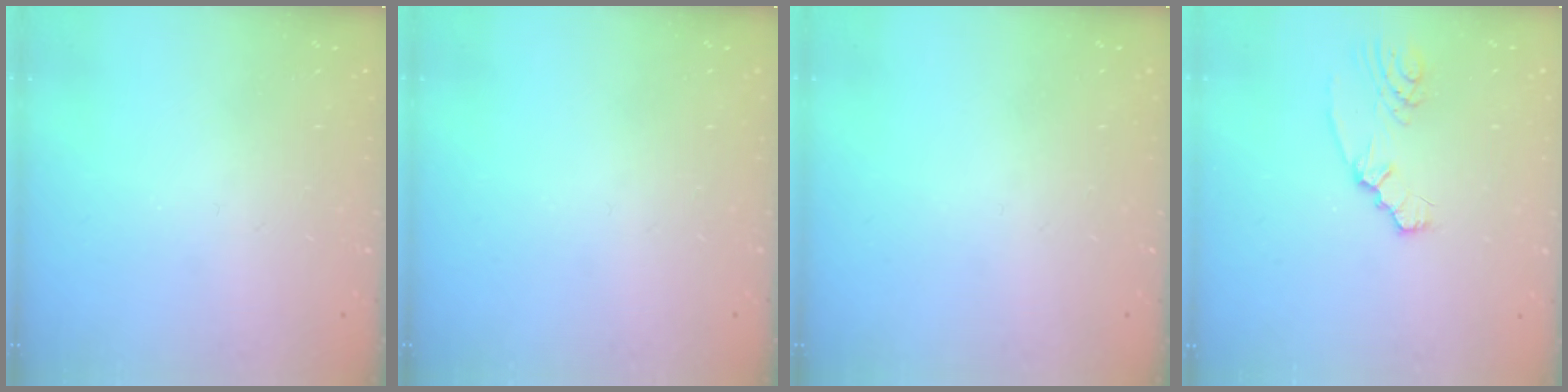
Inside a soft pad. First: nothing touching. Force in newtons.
{"total": 0.0}
{"total": 0.0}
{"total": 2.7, "press": 2.6, "slide": 0.8}